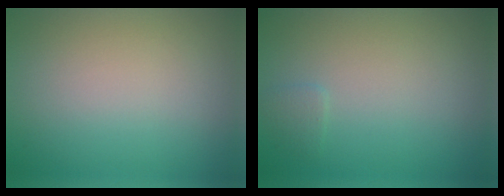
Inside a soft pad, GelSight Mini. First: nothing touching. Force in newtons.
{"total": 0.7, "press": 0.7, "slide": 0.1}